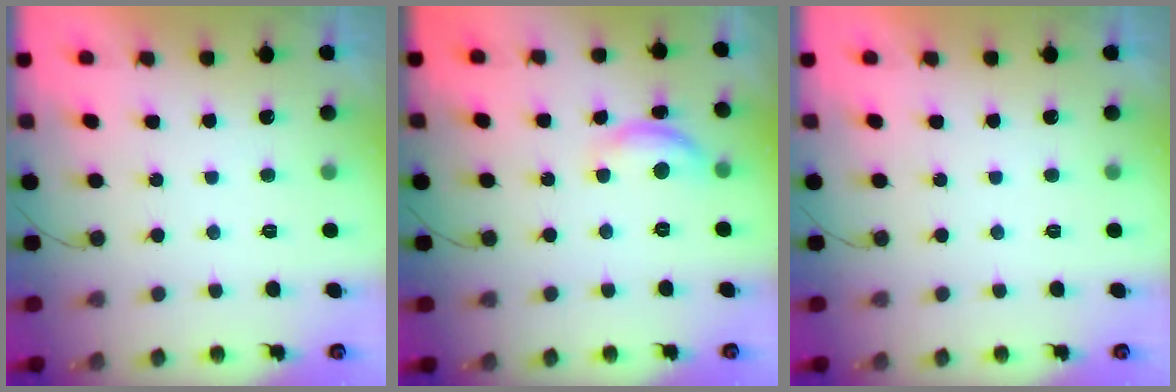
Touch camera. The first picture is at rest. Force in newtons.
{"total": 9.7, "press": 9.7, "slide": 0.5}
{"total": 0.0}